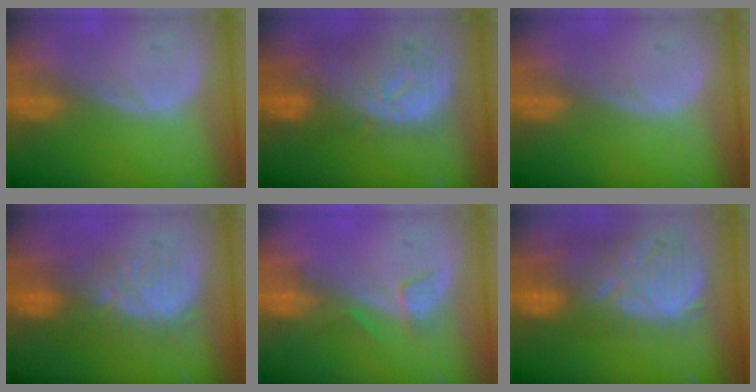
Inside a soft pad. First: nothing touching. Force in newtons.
{"total": 10.9, "press": 9.7, "slide": 4.8}
{"total": 0.0}
{"total": 8.3, "press": 7.8, "slide": 2.8}
{"total": 3.4, "press": 3.0, "slide": 1.5}
{"total": 12.8, "press": 11.3, "slide": 6.0}